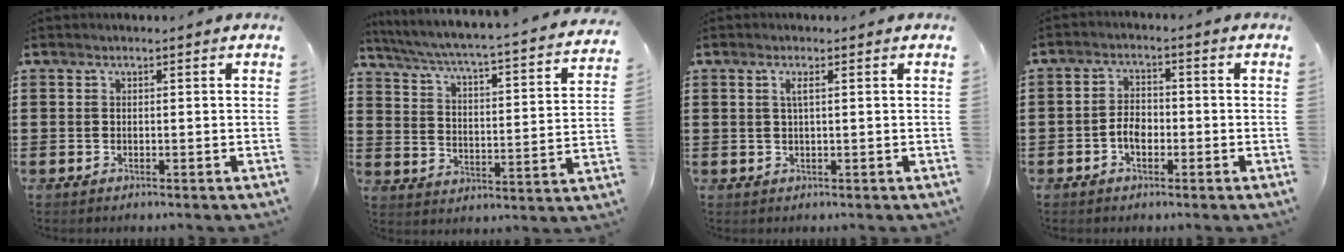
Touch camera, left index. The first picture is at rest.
{"total": 3.5, "force": [3.1, -0.6, 1.7], "torque": [-0.053, -0.040, 0.037]}
{"total": 1.6, "force": [0.5, 0.1, 1.5], "torque": [-0.032, 0.000, 0.008]}
{"total": 3.2, "force": [-1.2, 1.9, 2.2], "torque": [-0.049, 0.003, -0.026]}